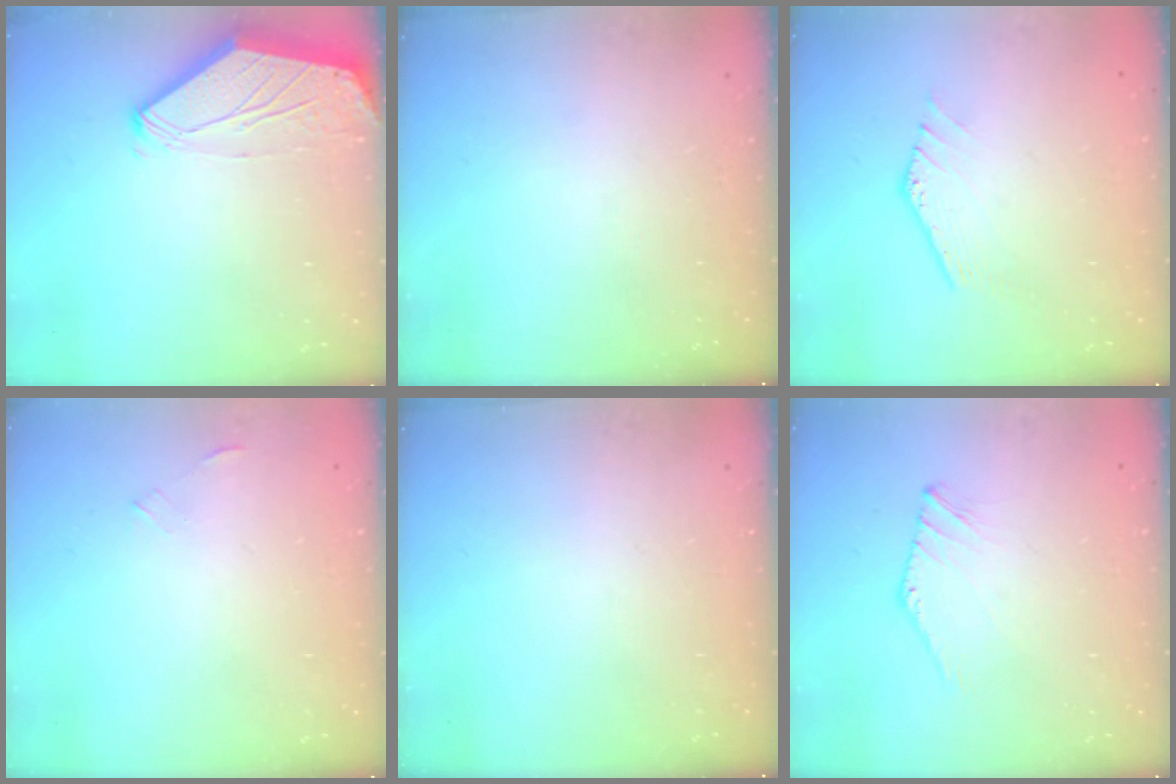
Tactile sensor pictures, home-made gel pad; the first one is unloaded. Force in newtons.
{"total": 0.0}
{"total": 0.0}
{"total": 0.0}
{"total": 0.0}
{"total": 1.7, "press": 1.6, "slide": 0.4}